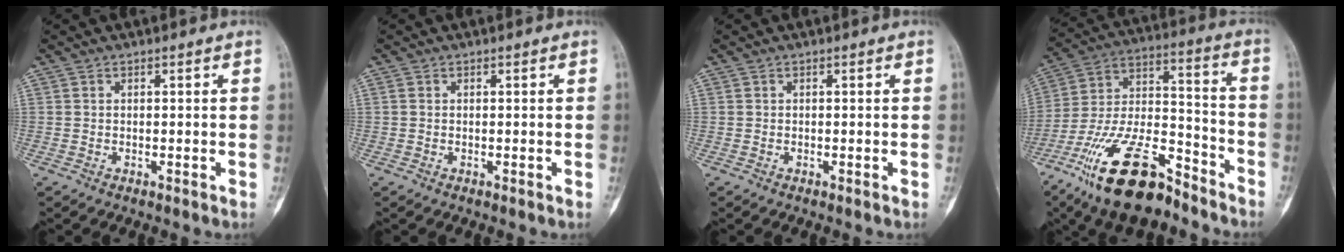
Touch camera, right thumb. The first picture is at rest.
{"total": 0.0}
{"total": 0.0}
{"total": 21.5, "force": [-14.6, 8.0, 13.6], "torque": [-0.270, 0.073, -0.262]}